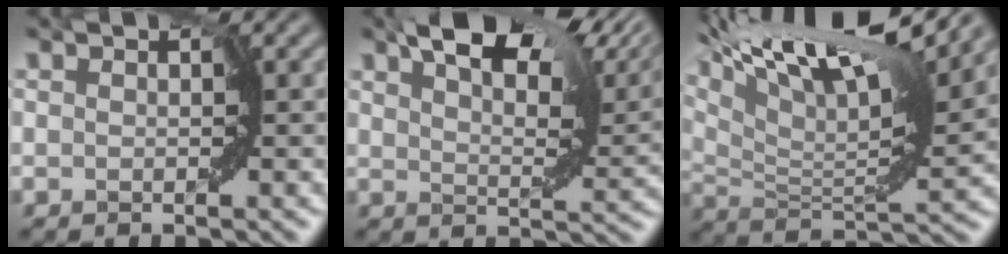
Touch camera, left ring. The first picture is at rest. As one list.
[{"total": 10.8, "force": [7.2, 3.7, 7.2], "torque": [-0.118, 0.015, 0.122]}, {"total": 13.4, "force": [9.5, 2.8, 9.1], "torque": [-0.172, 0.006, 0.176]}]